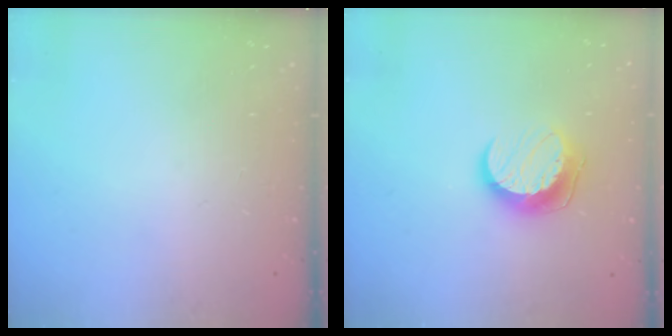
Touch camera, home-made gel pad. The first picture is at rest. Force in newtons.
{"total": 9.9, "press": 9.9, "slide": 0.0}